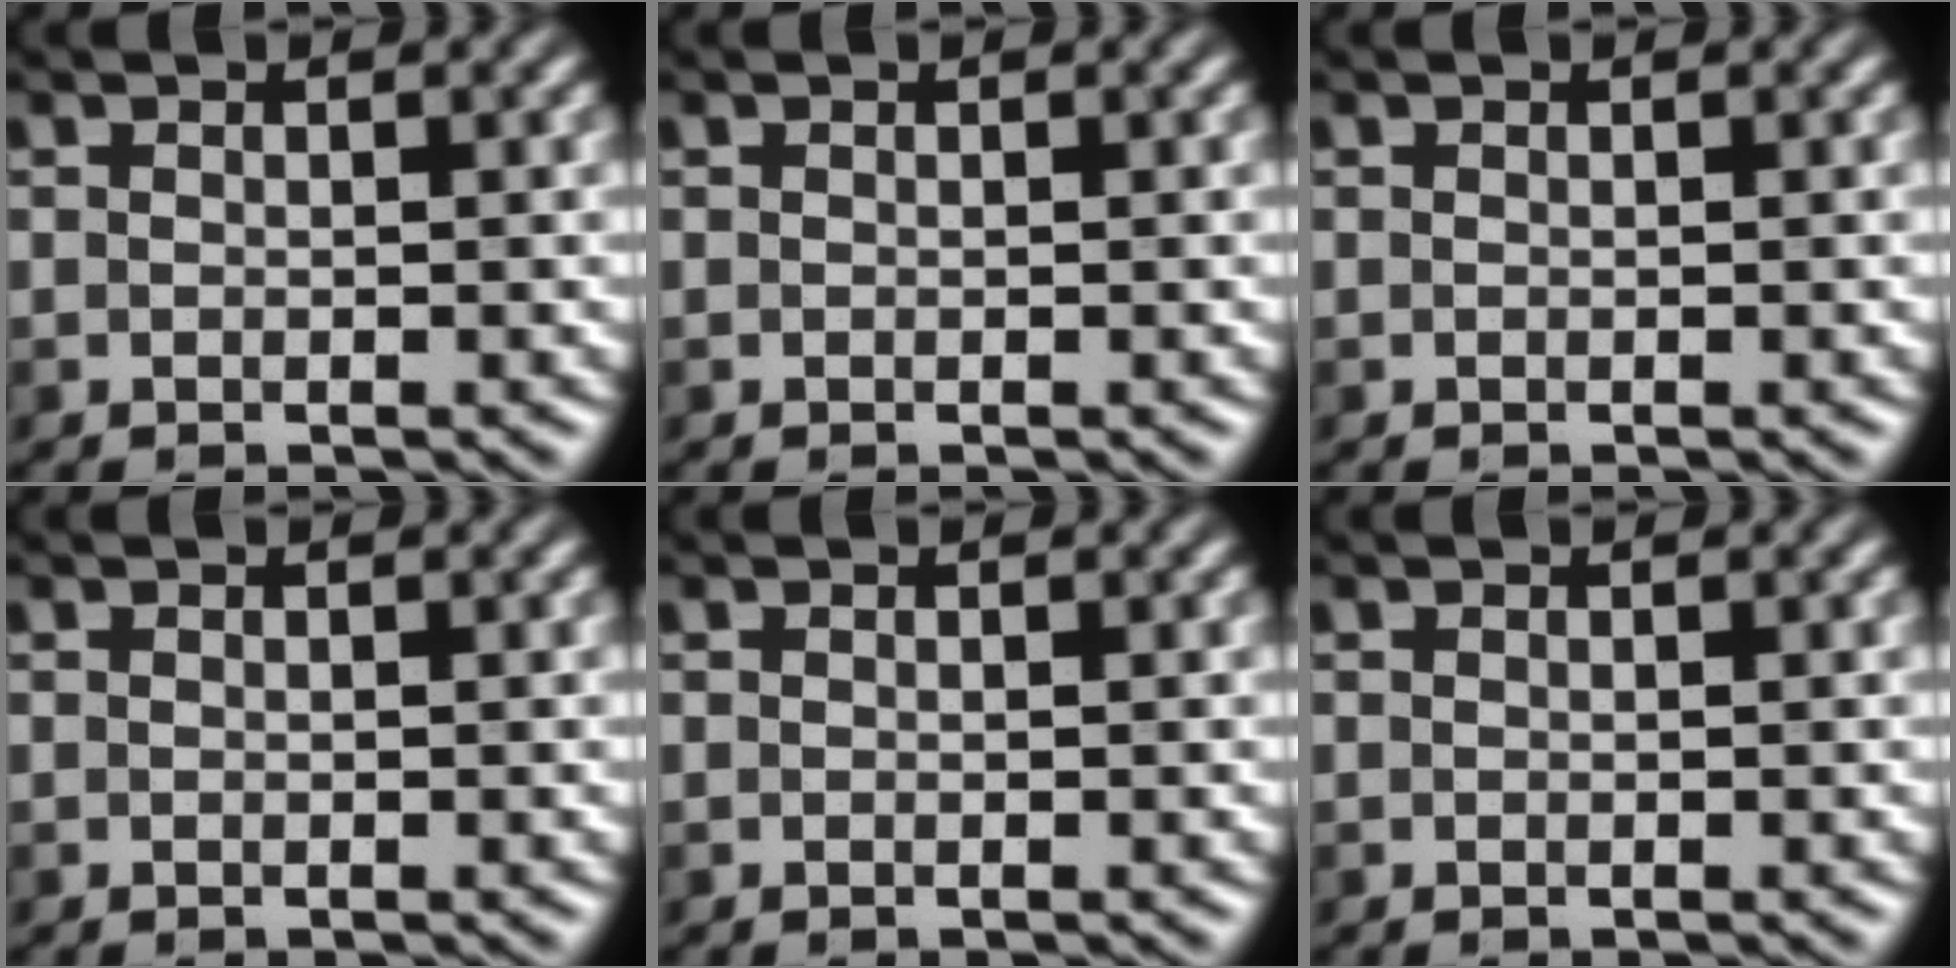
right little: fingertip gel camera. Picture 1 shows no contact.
{"total": 0.0}
{"total": 0.0}
{"total": 0.0}
{"total": 0.0}
{"total": 0.0}